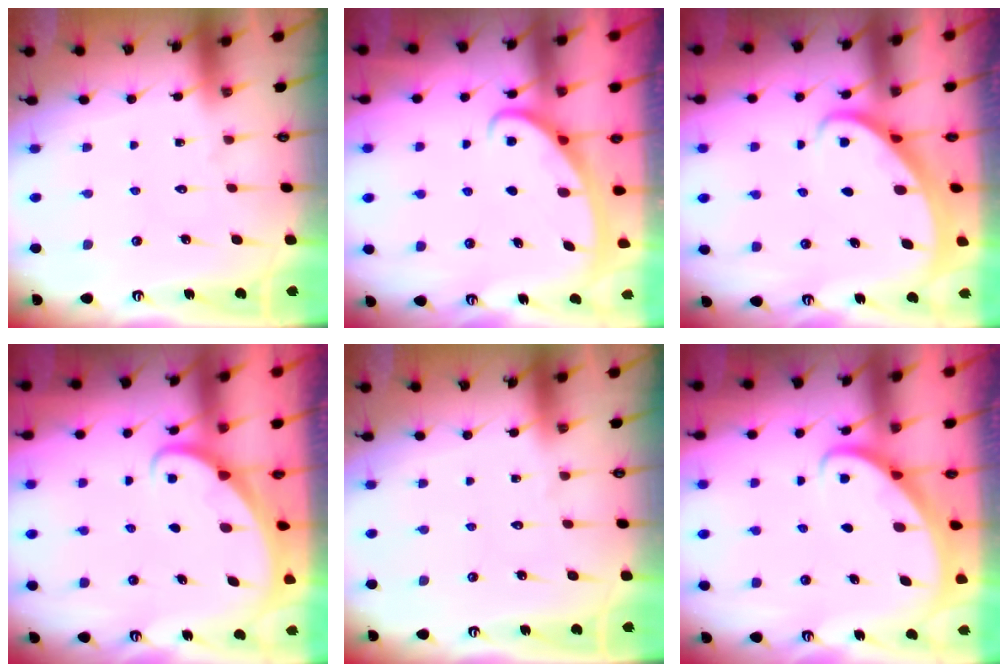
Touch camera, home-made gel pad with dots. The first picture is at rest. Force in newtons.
{"total": 2.8, "press": 2.8, "slide": 0.4}
{"total": 2.6, "press": 2.6, "slide": 0.4}
{"total": 1.9, "press": 1.9, "slide": 0.1}
{"total": 0.0}
{"total": 2.7, "press": 2.7, "slide": 0.2}